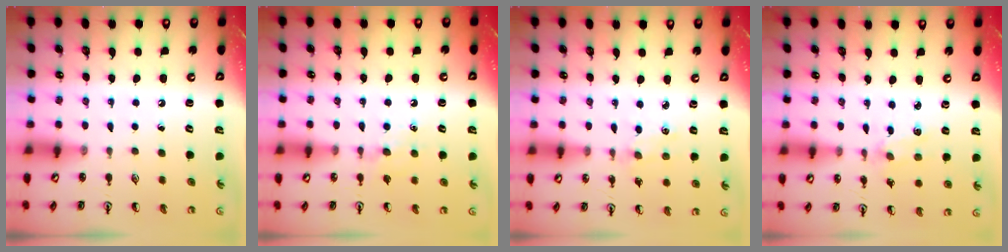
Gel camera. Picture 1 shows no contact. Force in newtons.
{"total": 5.5, "press": 5.5, "slide": 0.8}
{"total": 1.4, "press": 1.4, "slide": 0.2}
{"total": 1.8, "press": 1.7, "slide": 0.5}